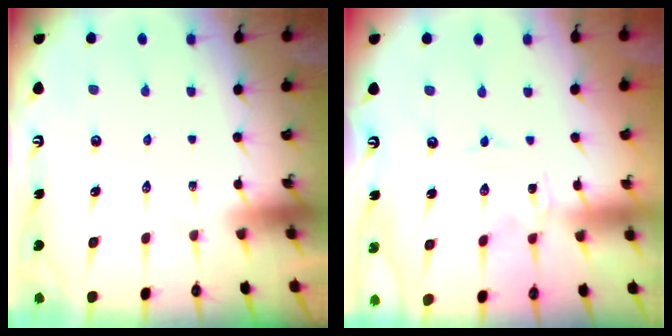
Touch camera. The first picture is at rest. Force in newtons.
{"total": 0.0}